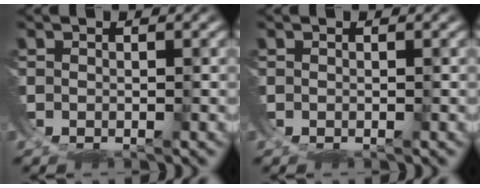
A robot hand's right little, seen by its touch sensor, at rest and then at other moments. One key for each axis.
{"total": 0.0}